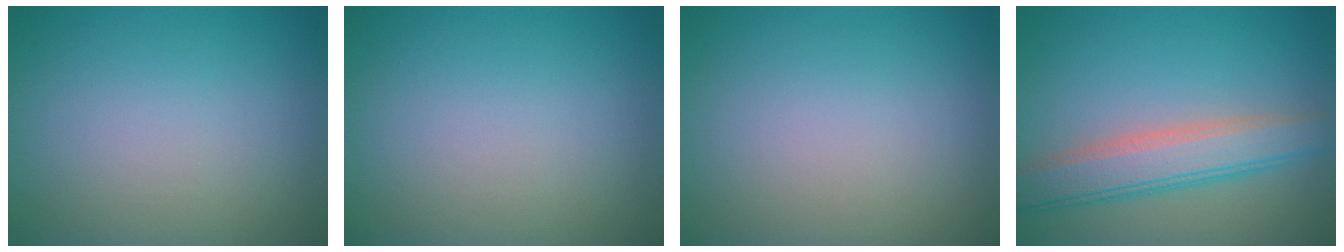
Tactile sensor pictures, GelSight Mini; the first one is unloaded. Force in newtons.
{"total": 0.0}
{"total": 0.0}
{"total": 4.9, "press": 4.9, "slide": 0.1}